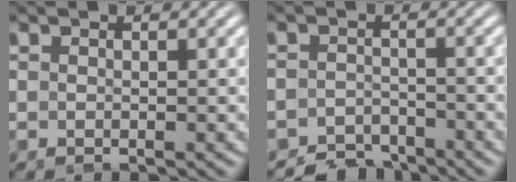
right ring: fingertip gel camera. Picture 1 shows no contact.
{"total": 5.7, "force": [-5.4, 2.0, 0.2], "torque": [0.018, -0.020, -0.095]}